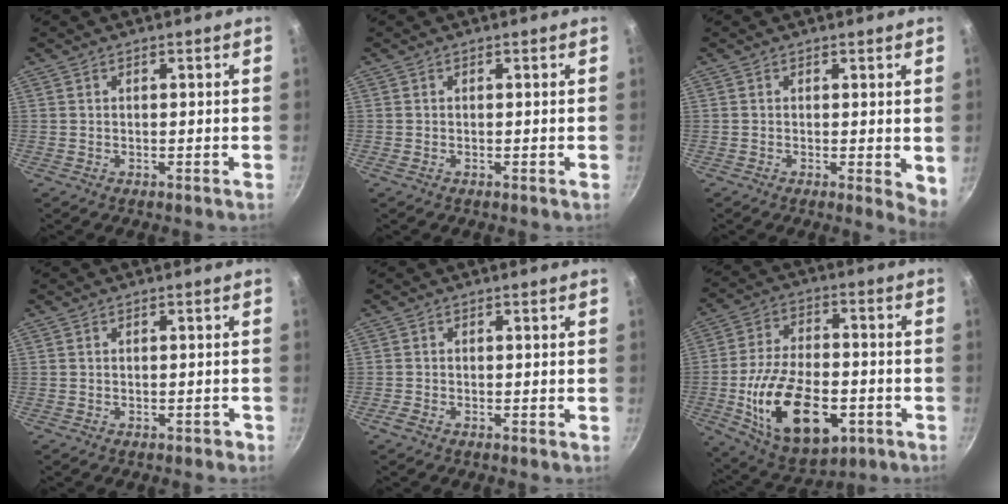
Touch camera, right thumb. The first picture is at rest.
{"total": 0.6, "force": [-0.1, 0.1, 0.6], "torque": [-0.012, -0.002, -0.004]}
{"total": 3.8, "force": [0.1, 1.6, 3.5], "torque": [-0.040, -0.010, 0.001]}
{"total": 1.0, "force": [-0.6, 0.6, 0.4], "torque": [0.005, 0.016, 0.003]}
{"total": 1.1, "force": [-0.7, 0.4, 0.8], "torque": [-0.022, 0.002, -0.019]}
{"total": 20.9, "force": [-5.9, 11.7, 16.4], "torque": [-0.278, 0.019, -0.087]}